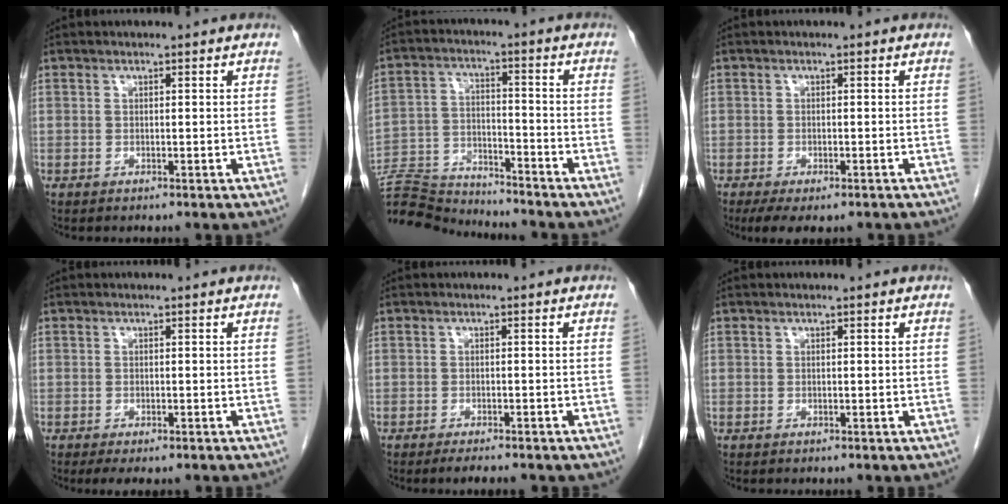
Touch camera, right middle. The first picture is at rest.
{"total": 13.2, "force": [-13.0, 0.9, 2.2], "torque": [-0.038, 0.012, -0.225]}
{"total": 6.0, "force": [-4.4, 2.2, 3.4], "torque": [-0.047, -0.010, -0.064]}
{"total": 2.9, "force": [-2.1, 1.1, 1.7], "torque": [-0.024, -0.006, -0.026]}
{"total": 4.6, "force": [-3.8, 0.8, 2.5], "torque": [-0.027, -0.007, -0.045]}
{"total": 0.0}